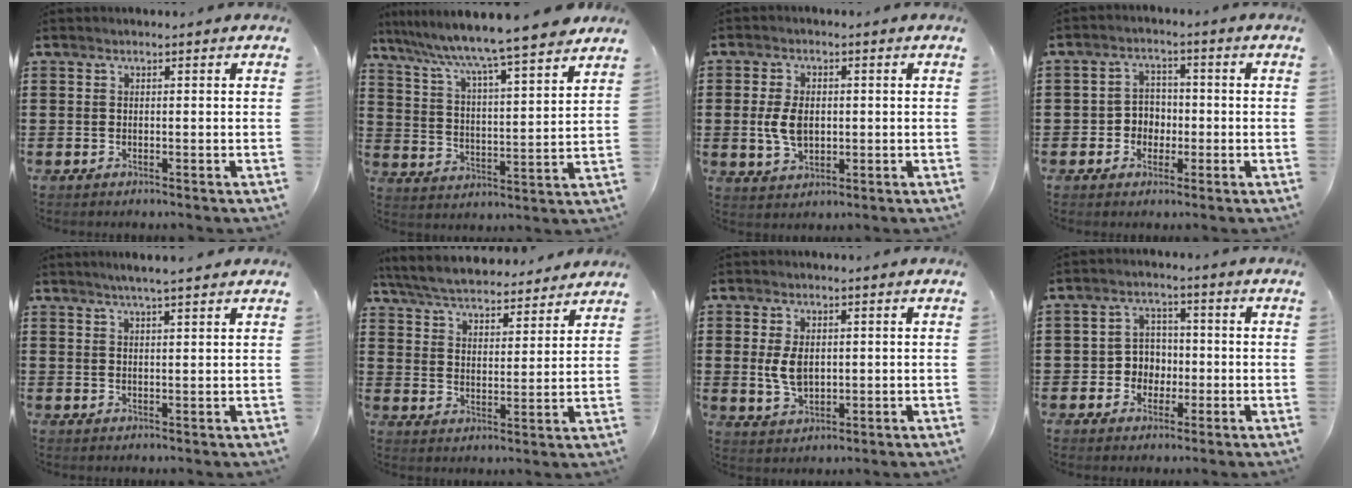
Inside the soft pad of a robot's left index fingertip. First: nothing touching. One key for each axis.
{"total": 7.2, "fx": 6.6, "fy": -0.9, "fz": 2.9, "tx": -0.086, "ty": -0.052, "tz": 0.104}
{"total": 5.5, "fx": 0.1, "fy": 3.5, "fz": 4.3, "tx": -0.099, "ty": 0.000, "tz": -0.007}
{"total": 3.6, "fx": -1.3, "fy": 3.1, "fz": 1.1, "tx": -0.033, "ty": 0.008, "tz": -0.031}
{"total": 3.0, "fx": 2.6, "fy": -0.1, "fz": 1.6, "tx": -0.035, "ty": 0.000, "tz": 0.047}
{"total": 6.1, "fx": 6.0, "fy": 0.6, "fz": 1.3, "tx": -0.055, "ty": -0.034, "tz": 0.104}
{"total": 4.9, "fx": 0.5, "fy": 3.1, "fz": 3.8, "tx": -0.093, "ty": 0.004, "tz": 0.004}
{"total": 4.3, "fx": -1.0, "fy": 4.0, "fz": 1.2, "tx": -0.038, "ty": 0.011, "tz": -0.023}